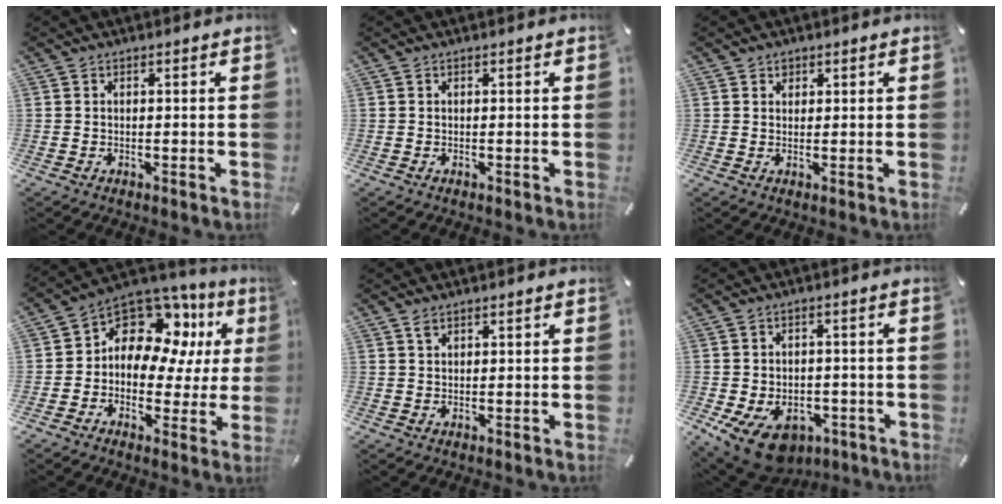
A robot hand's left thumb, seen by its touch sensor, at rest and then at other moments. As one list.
[{"total": 0.0}, {"total": 1.3, "force": [0.7, 1.1, 0.1], "torque": [0.005, -0.001, 0.010]}, {"total": 13.4, "force": [5.4, 9.4, 8.0], "torque": [-0.144, -0.038, 0.098]}, {"total": 1.4, "force": [0.9, 0.6, 0.8], "torque": [-0.017, -0.001, 0.017]}, {"total": 10.9, "force": [-5.7, 7.0, 6.1], "torque": [-0.124, 0.036, -0.099]}]